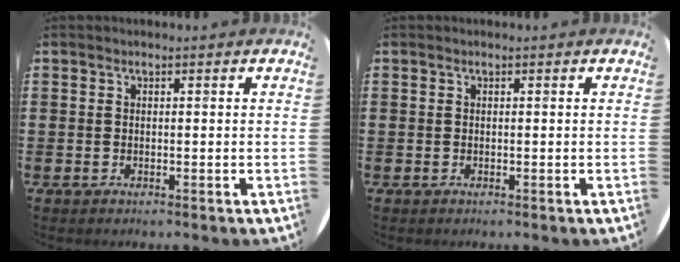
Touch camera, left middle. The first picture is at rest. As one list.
[{"total": 0.0}]